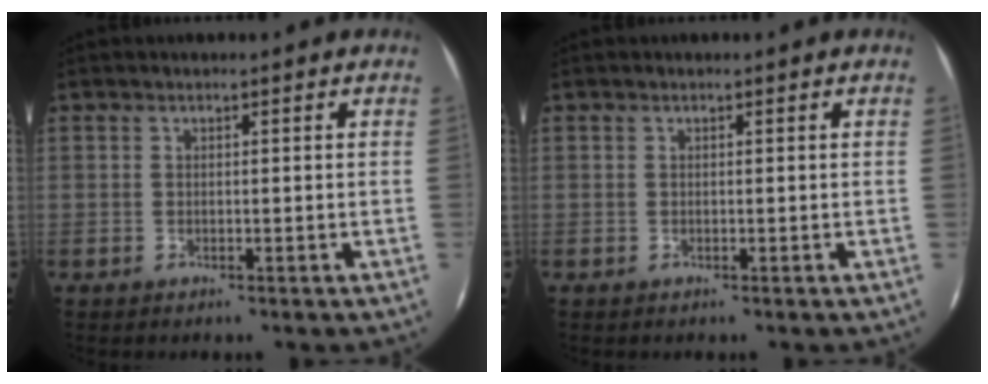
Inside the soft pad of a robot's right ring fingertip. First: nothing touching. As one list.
[{"total": 0.0}]